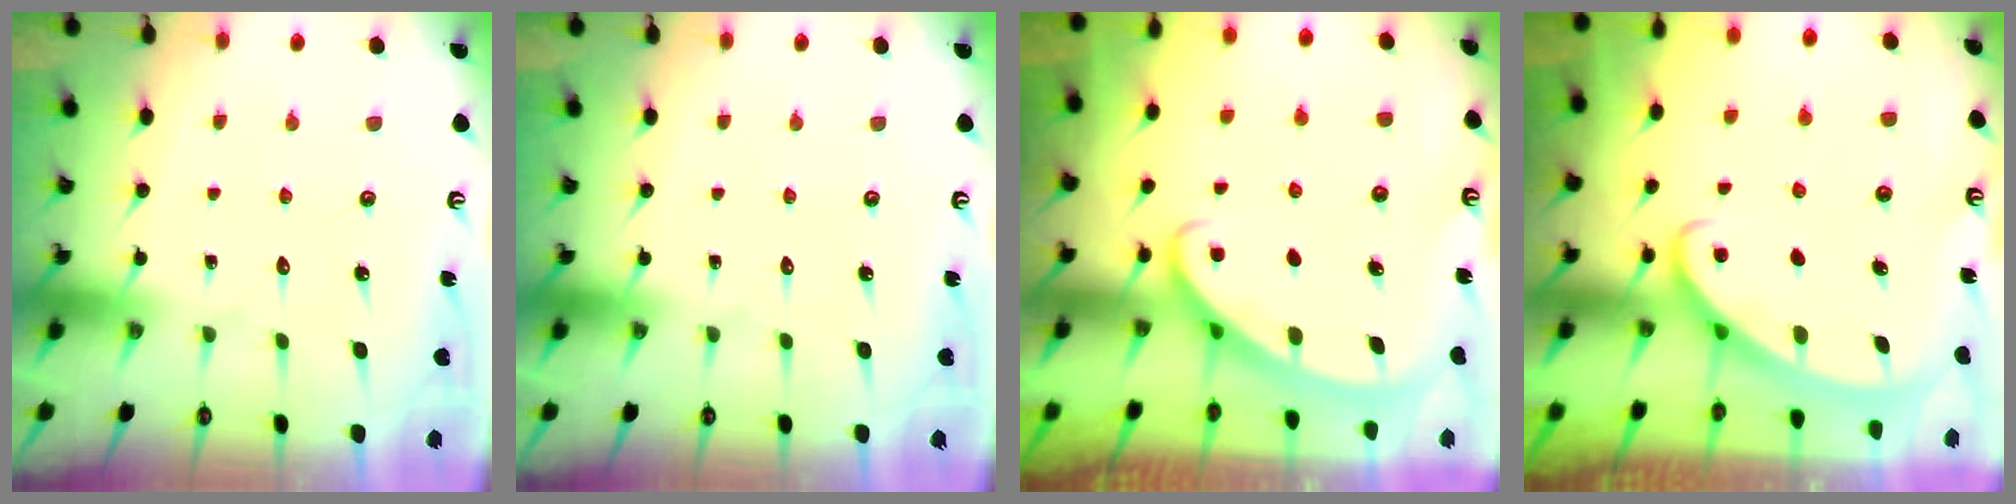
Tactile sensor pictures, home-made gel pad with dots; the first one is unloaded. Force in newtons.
{"total": 0.0}
{"total": 2.4, "press": 2.4, "slide": 0.4}
{"total": 2.8, "press": 2.8, "slide": 0.4}